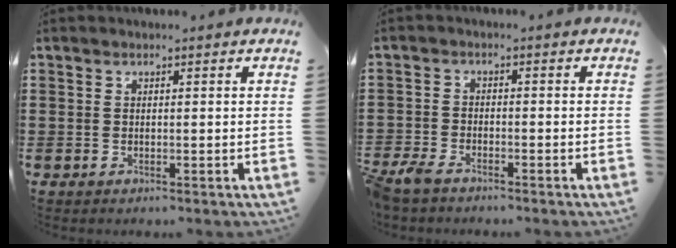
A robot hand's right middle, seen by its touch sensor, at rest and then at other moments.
{"total": 3.0, "force": [-2.8, 0.8, 0.9], "torque": [-0.047, -0.007, -0.066]}